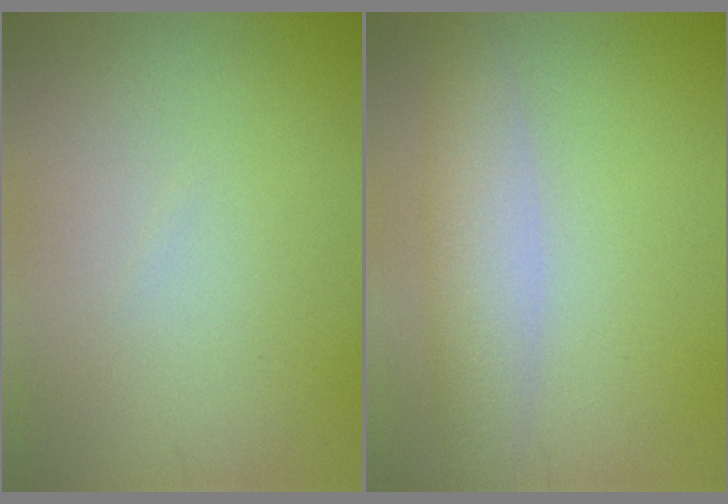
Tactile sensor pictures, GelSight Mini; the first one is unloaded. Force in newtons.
{"total": 3.8, "press": 3.8, "slide": 0.5}